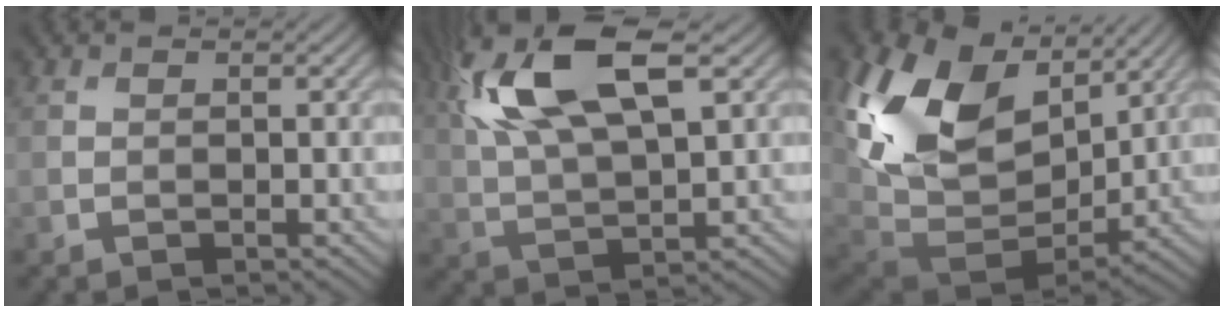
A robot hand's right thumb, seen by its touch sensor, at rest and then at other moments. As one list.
[{"total": 15.5, "force": [6.7, 6.0, 12.6], "torque": [-0.274, 0.021, 0.114]}, {"total": 17.9, "force": [6.4, 11.7, 11.9], "torque": [-0.268, 0.001, 0.145]}]